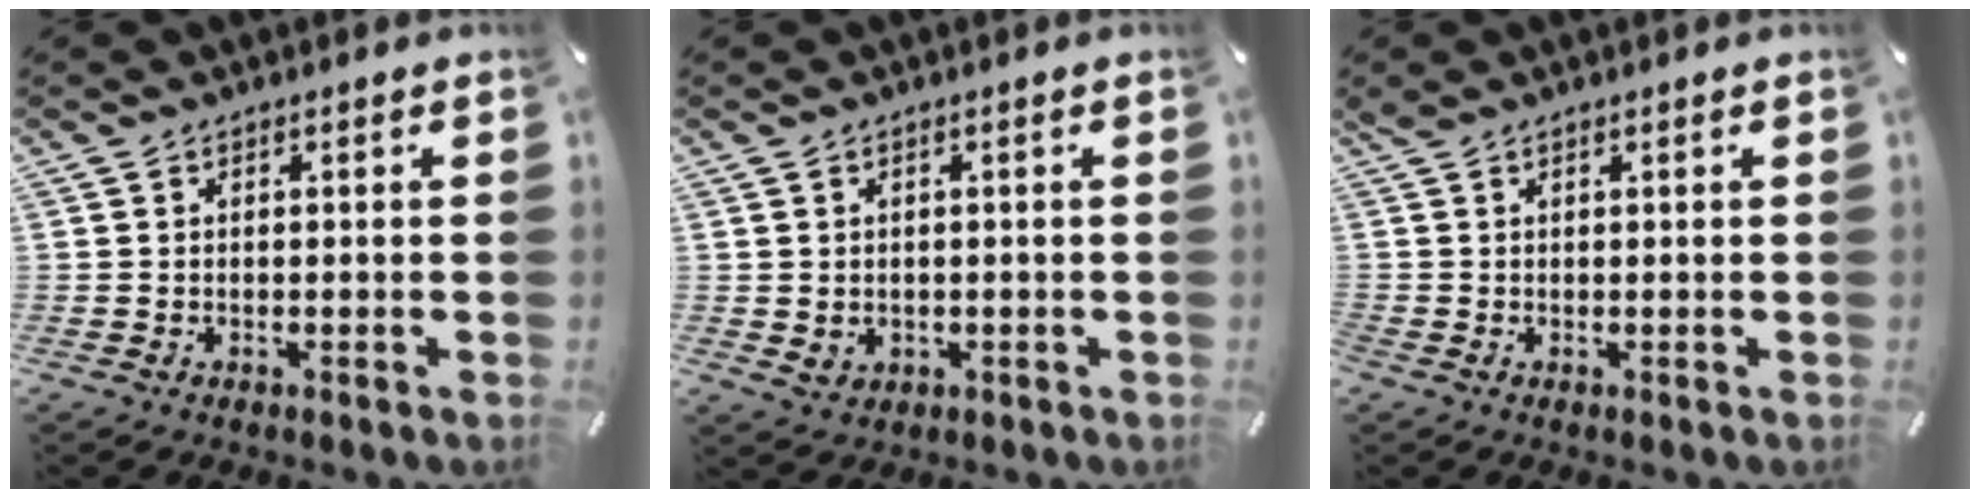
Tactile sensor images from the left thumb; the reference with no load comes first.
{"total": 1.1, "force": [0.2, 1.1, 0.1], "torque": [-0.002, 0.007, 0.002]}
{"total": 0.9, "force": [0.5, 0.8, 0.0], "torque": [0.000, 0.005, 0.008]}